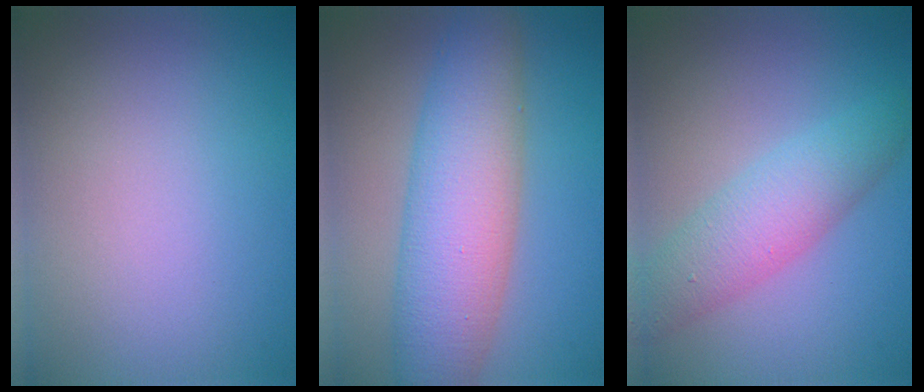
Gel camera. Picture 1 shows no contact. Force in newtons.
{"total": 8.2, "press": 8.2, "slide": 0.1}
{"total": 4.7, "press": 4.7, "slide": 0.1}